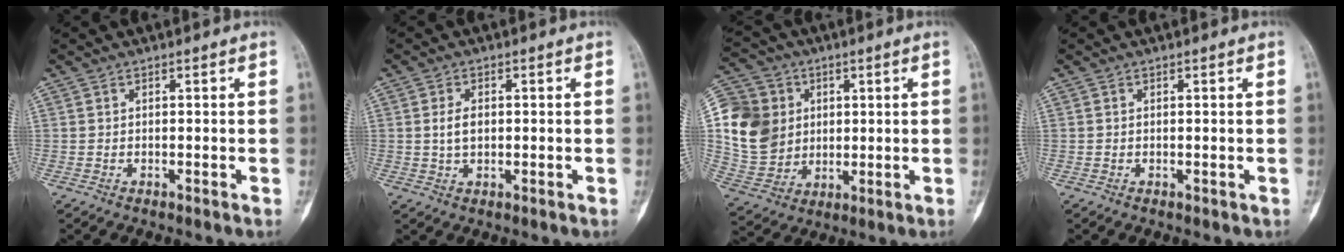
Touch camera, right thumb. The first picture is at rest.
{"total": 3.4, "force": [0.3, 2.1, 2.6], "torque": [-0.047, 0.001, 0.008]}
{"total": 16.1, "force": [2.7, 13.8, 7.7], "torque": [-0.140, 0.002, 0.060]}
{"total": 0.0}